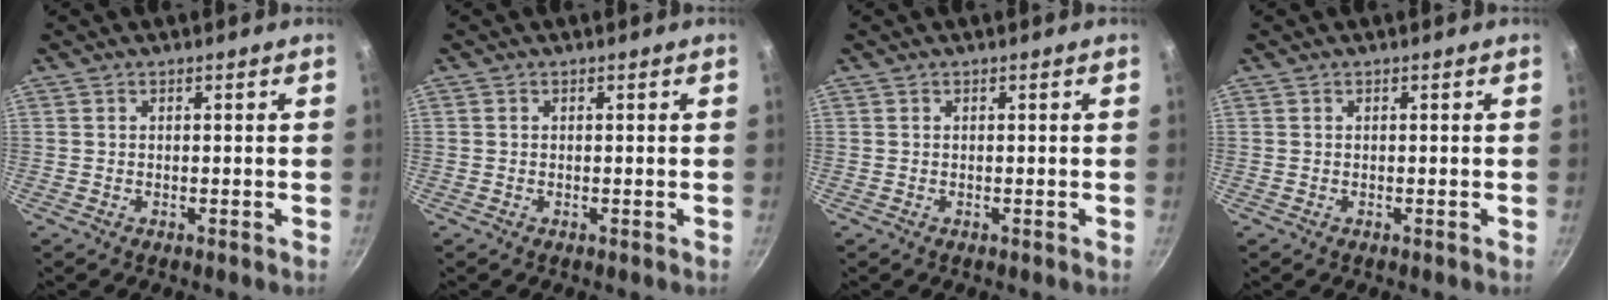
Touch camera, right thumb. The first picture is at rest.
{"total": 0.0}
{"total": 0.0}
{"total": 0.0}